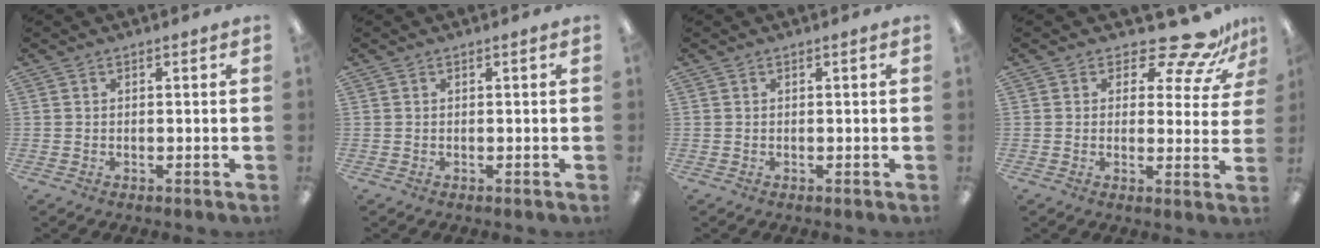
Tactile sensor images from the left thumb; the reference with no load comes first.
{"total": 0.0}
{"total": 0.0}
{"total": 12.2, "force": [9.6, 4.0, 6.4], "torque": [-0.091, -0.068, 0.165]}